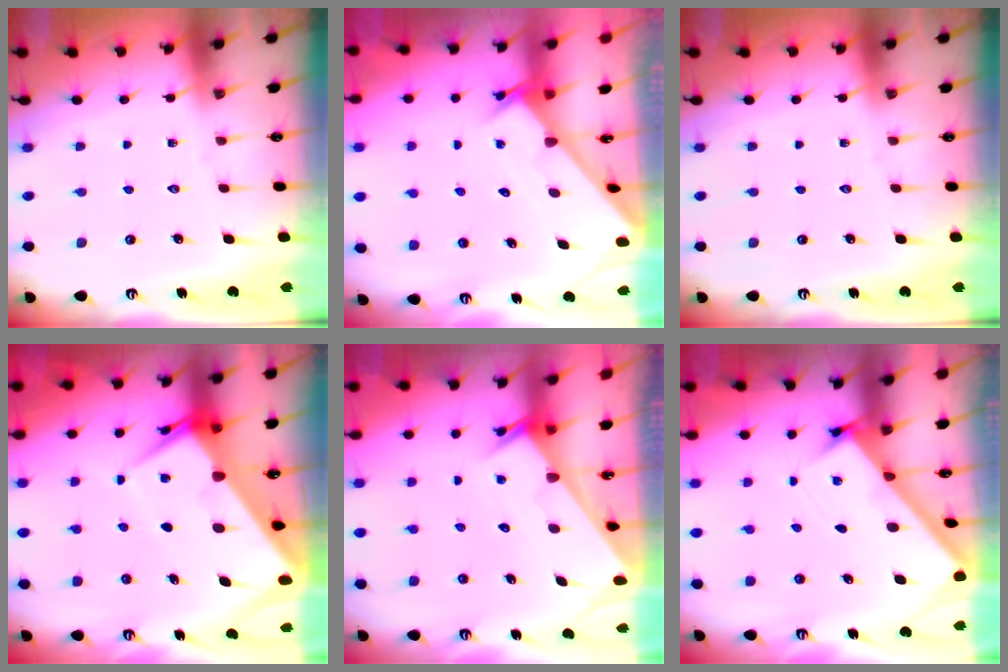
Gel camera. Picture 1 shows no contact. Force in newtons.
{"total": 2.3, "press": 2.3, "slide": 0.2}
{"total": 0.0}
{"total": 8.6, "press": 8.5, "slide": 0.9}
{"total": 2.0, "press": 2.0, "slide": 0.1}
{"total": 3.1, "press": 3.0, "slide": 0.4}